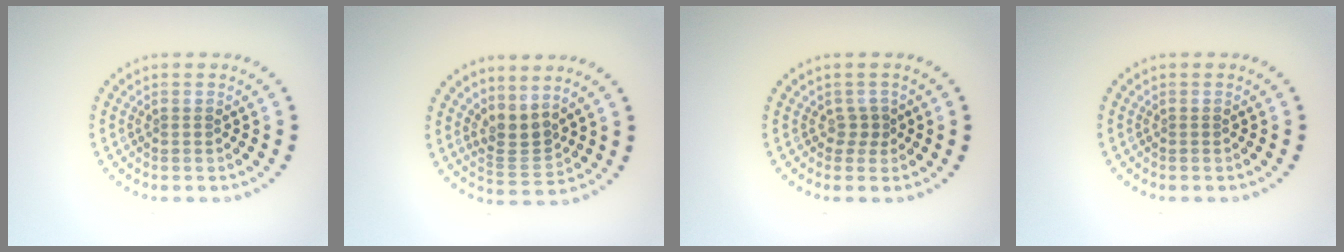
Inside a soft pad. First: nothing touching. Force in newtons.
{"total": 2.5, "press": 1.9, "slide": 1.6}
{"total": 1.1, "press": 0.8, "slide": 0.8}
{"total": 0.0}